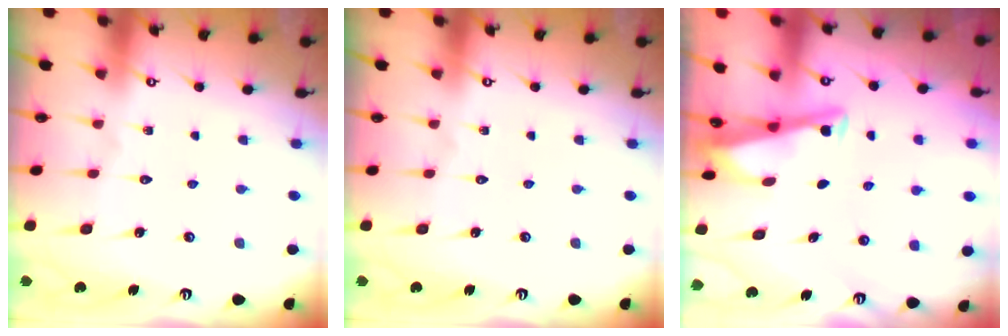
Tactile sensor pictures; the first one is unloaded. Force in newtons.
{"total": 0.0}
{"total": 3.4, "press": 3.4, "slide": 0.4}